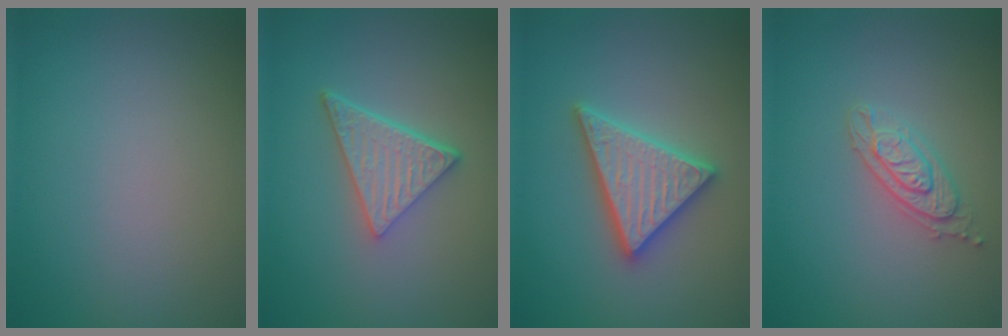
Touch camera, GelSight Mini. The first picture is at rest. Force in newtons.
{"total": 4.9, "press": 3.5, "slide": 3.4}
{"total": 4.9, "press": 4.8, "slide": 0.6}
{"total": 2.4, "press": 2.2, "slide": 0.8}